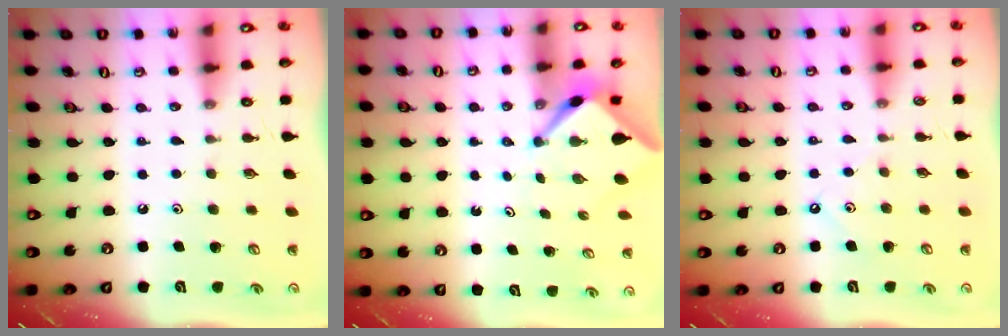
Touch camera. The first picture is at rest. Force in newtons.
{"total": 3.5, "press": 3.5, "slide": 0.2}
{"total": 3.0, "press": 3.0, "slide": 0.4}